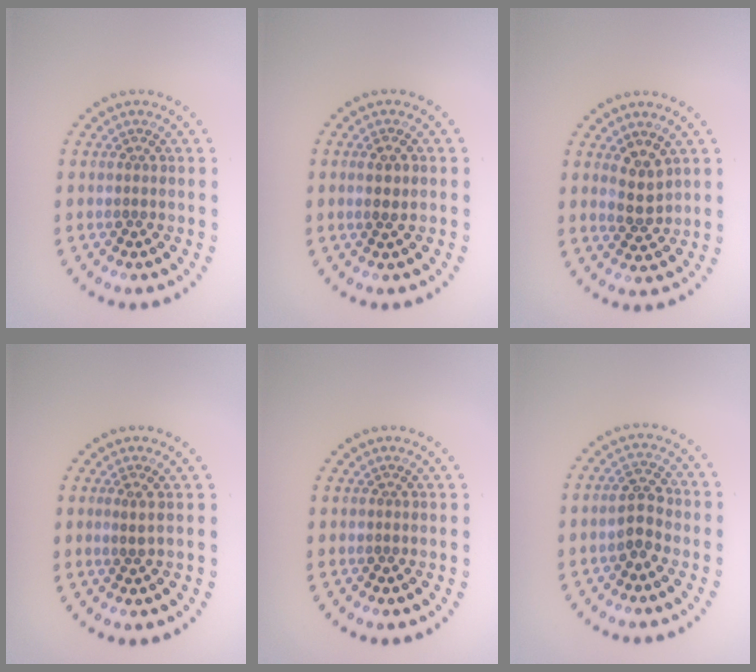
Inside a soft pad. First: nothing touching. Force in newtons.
{"total": 1.1, "press": 1.0, "slide": 0.4}
{"total": 2.3, "press": 2.1, "slide": 0.8}
{"total": 0.8, "press": 0.4, "slide": 0.7}
{"total": 0.0}
{"total": 2.6, "press": 2.5, "slide": 0.6}